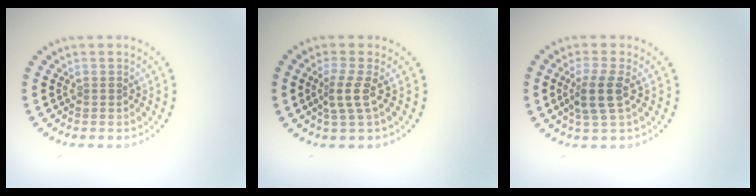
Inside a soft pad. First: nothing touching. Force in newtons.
{"total": 2.3, "press": 1.6, "slide": 1.6}
{"total": 2.7, "press": 2.3, "slide": 1.4}